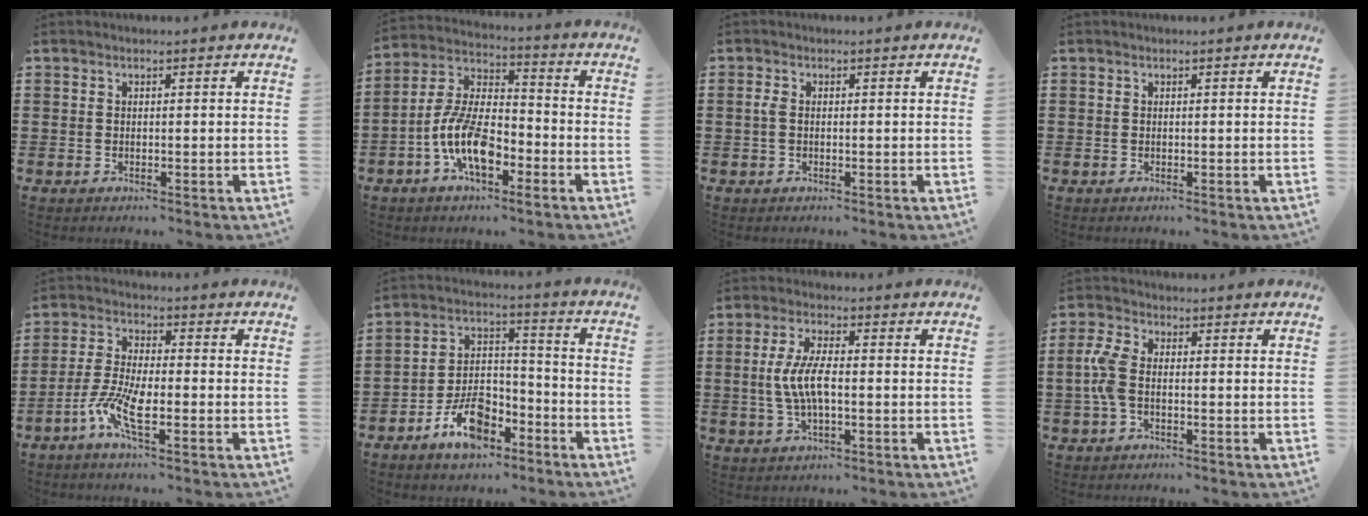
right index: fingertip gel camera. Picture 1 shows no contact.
{"total": 10.3, "force": [-4.2, 4.5, 8.3], "torque": [-0.192, -0.004, -0.083]}
{"total": 1.4, "force": [-0.2, 0.8, 1.2], "torque": [-0.030, 0.001, -0.007]}
{"total": 0.0}
{"total": 7.5, "force": [-3.3, 1.7, 6.6], "torque": [-0.161, -0.021, -0.068]}
{"total": 9.1, "force": [-5.8, 4.7, 5.2], "torque": [-0.107, 0.017, -0.108]}
{"total": 6.5, "force": [-0.6, 2.3, 6.1], "torque": [-0.137, -0.004, -0.019]}
{"total": 4.9, "force": [-0.6, 2.5, 4.1], "torque": [-0.110, -0.004, -0.020]}